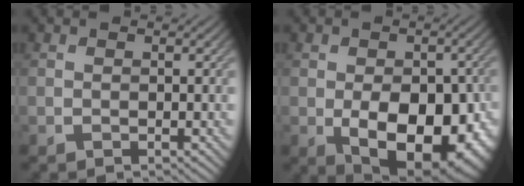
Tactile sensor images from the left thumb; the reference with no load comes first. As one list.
[{"total": 14.5, "force": [-4.1, 8.7, 10.9], "torque": [-0.136, -0.039, -0.039]}]